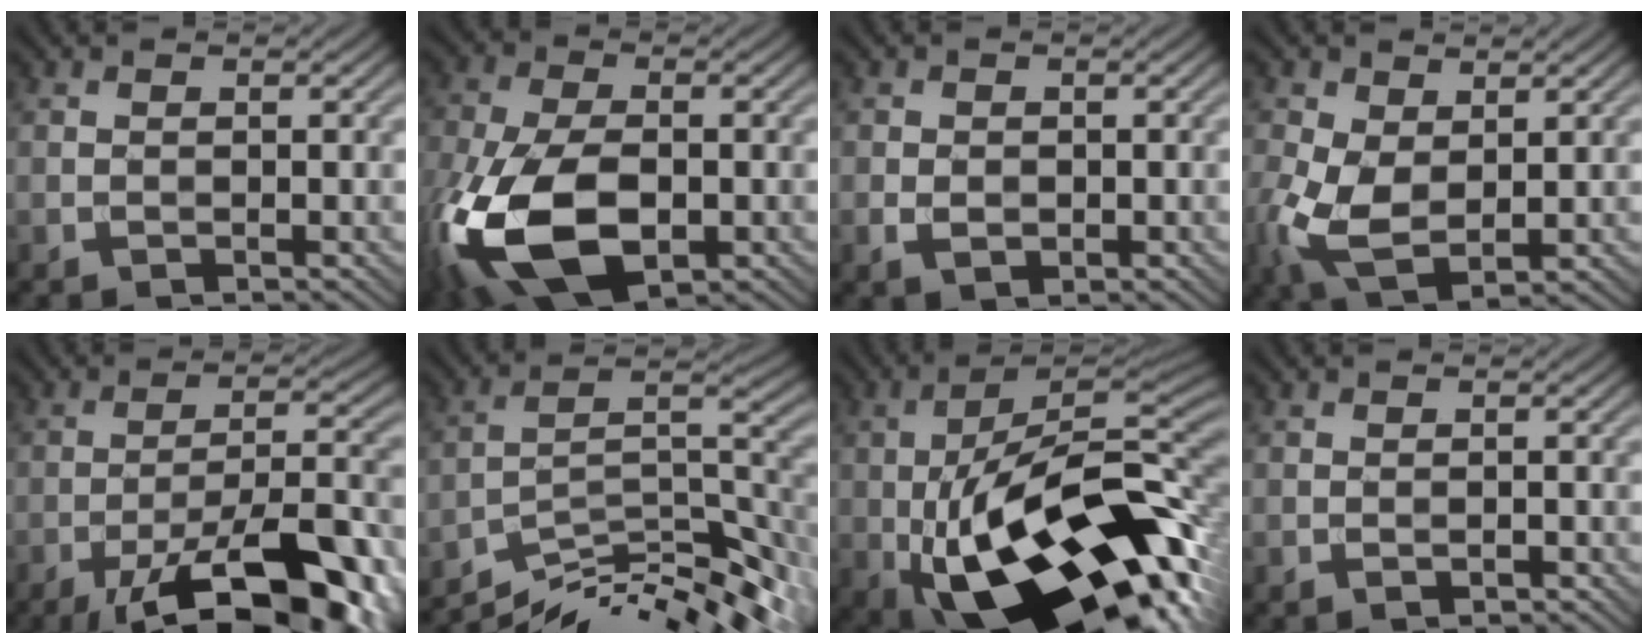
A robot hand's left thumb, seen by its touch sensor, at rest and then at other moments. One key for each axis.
{"total": 16.3, "fx": -5.2, "fy": 9.1, "fz": 12.5, "tx": -0.301, "ty": -0.044, "tz": -0.087}
{"total": 2.0, "fx": -0.3, "fy": 1.6, "fz": 1.2, "tx": -0.027, "ty": -0.008, "tz": -0.004}
{"total": 7.4, "fx": 0.2, "fy": 4.6, "fz": 5.8, "tx": -0.161, "ty": -0.011, "tz": 0.008}
{"total": 17.2, "fx": -10.0, "fy": 5.4, "fz": 12.8, "tx": -0.196, "ty": -0.003, "tz": -0.157}
{"total": 13.2, "fx": -10.3, "fy": 2.8, "fz": 7.8, "tx": -0.136, "ty": 0.013, "tz": -0.171}
{"total": 22.1, "fx": -5.6, "fy": 10.3, "fz": 18.7, "tx": -0.313, "ty": -0.017, "tz": -0.085}
{"total": 0.6, "fx": -0.3, "fy": 0.2, "fz": 0.5, "tx": -0.009, "ty": 0.000, "tz": -0.002}